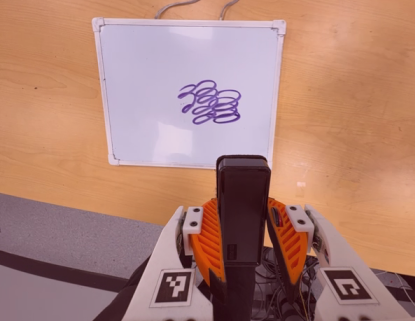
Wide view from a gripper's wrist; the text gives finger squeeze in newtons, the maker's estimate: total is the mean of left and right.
{"total": 4.2, "left": 2.7, "right": 5.6}